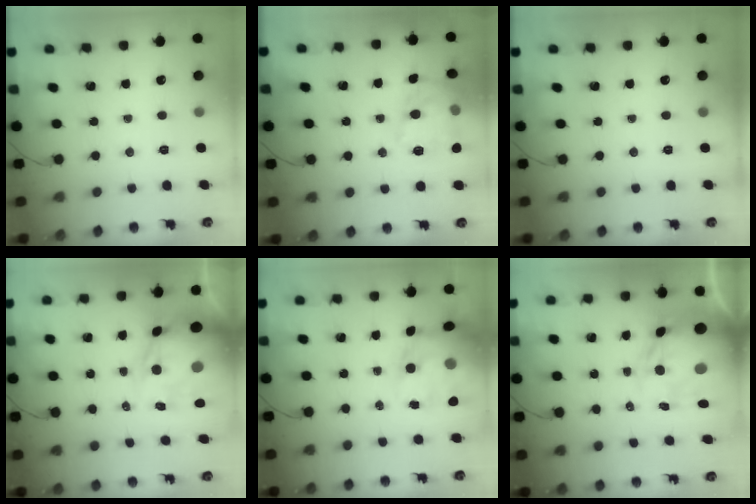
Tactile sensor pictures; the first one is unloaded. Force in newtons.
{"total": 13.5, "press": 13.5, "slide": 0.4}
{"total": 0.0}
{"total": 19.9, "press": 19.4, "slide": 4.6}
{"total": 14.3, "press": 13.9, "slide": 3.5}
{"total": 18.9, "press": 18.4, "slide": 4.6}